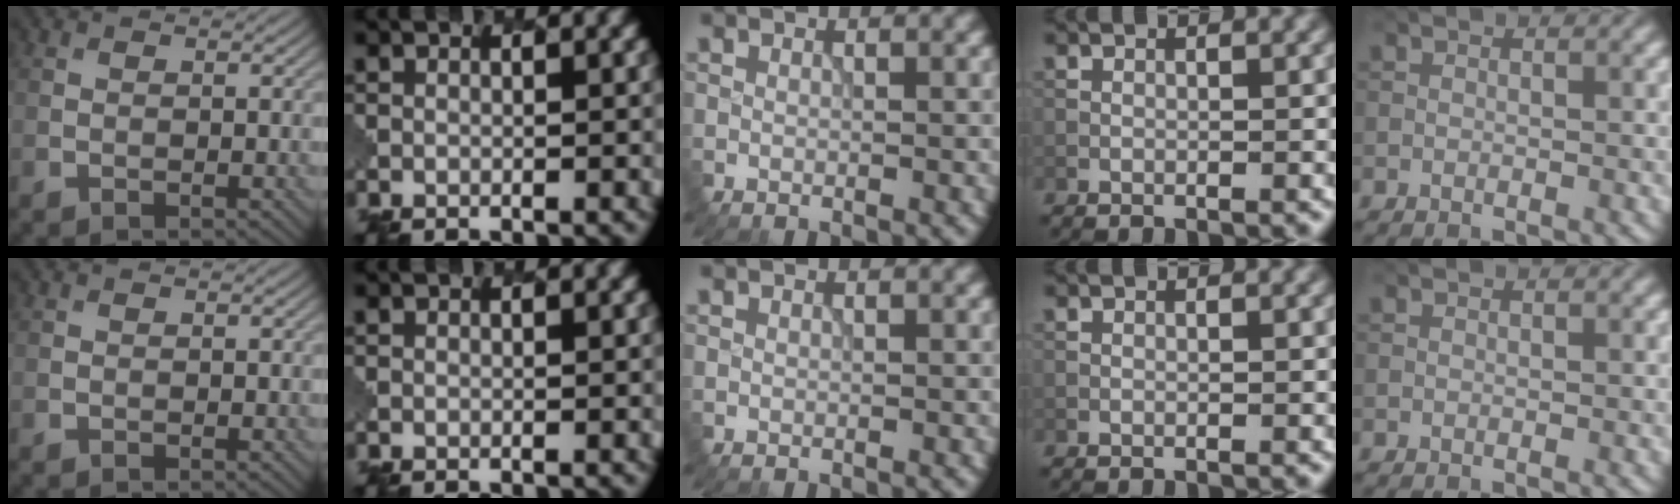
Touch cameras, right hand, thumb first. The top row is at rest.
{}